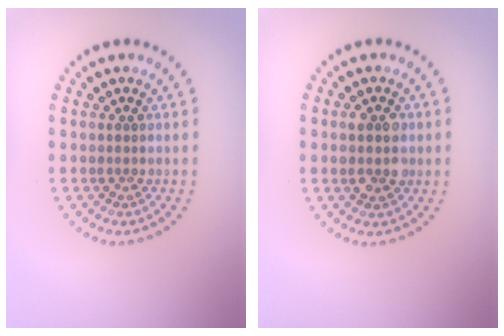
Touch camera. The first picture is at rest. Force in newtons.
{"total": 2.7, "press": 2.7, "slide": 0.2}